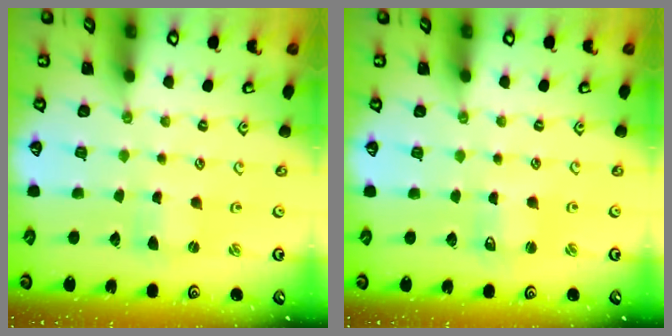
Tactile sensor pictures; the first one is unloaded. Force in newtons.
{"total": 1.9, "press": 1.9, "slide": 0.3}